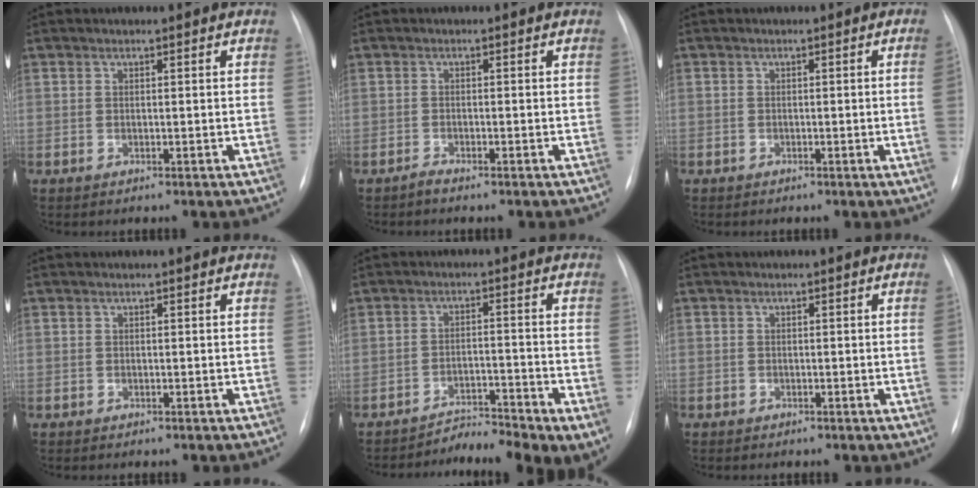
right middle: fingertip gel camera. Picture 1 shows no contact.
{"total": 1.0, "force": [-0.9, 0.0, 0.3], "torque": [-0.010, -0.001, -0.017]}
{"total": 1.8, "force": [-0.3, -0.5, 1.7], "torque": [-0.020, 0.002, -0.004]}
{"total": 0.6, "force": [-0.4, 0.4, 0.1], "torque": [-0.003, 0.003, -0.006]}
{"total": 7.2, "force": [-6.1, 0.8, 3.7], "torque": [-0.043, 0.016, -0.093]}
{"total": 1.0, "force": [-0.5, -0.1, 0.9], "torque": [-0.013, 0.004, -0.010]}